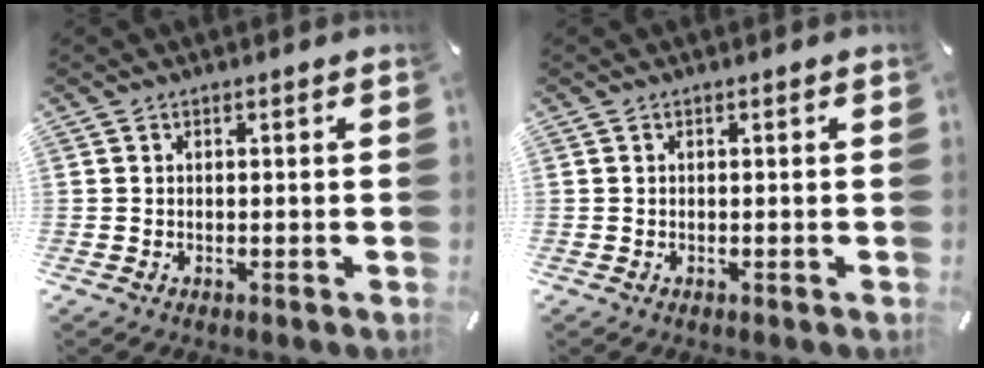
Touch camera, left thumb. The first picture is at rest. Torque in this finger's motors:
{"motor_torque": [0.00, 0.00, -0.03, 0.03, 0.00]}